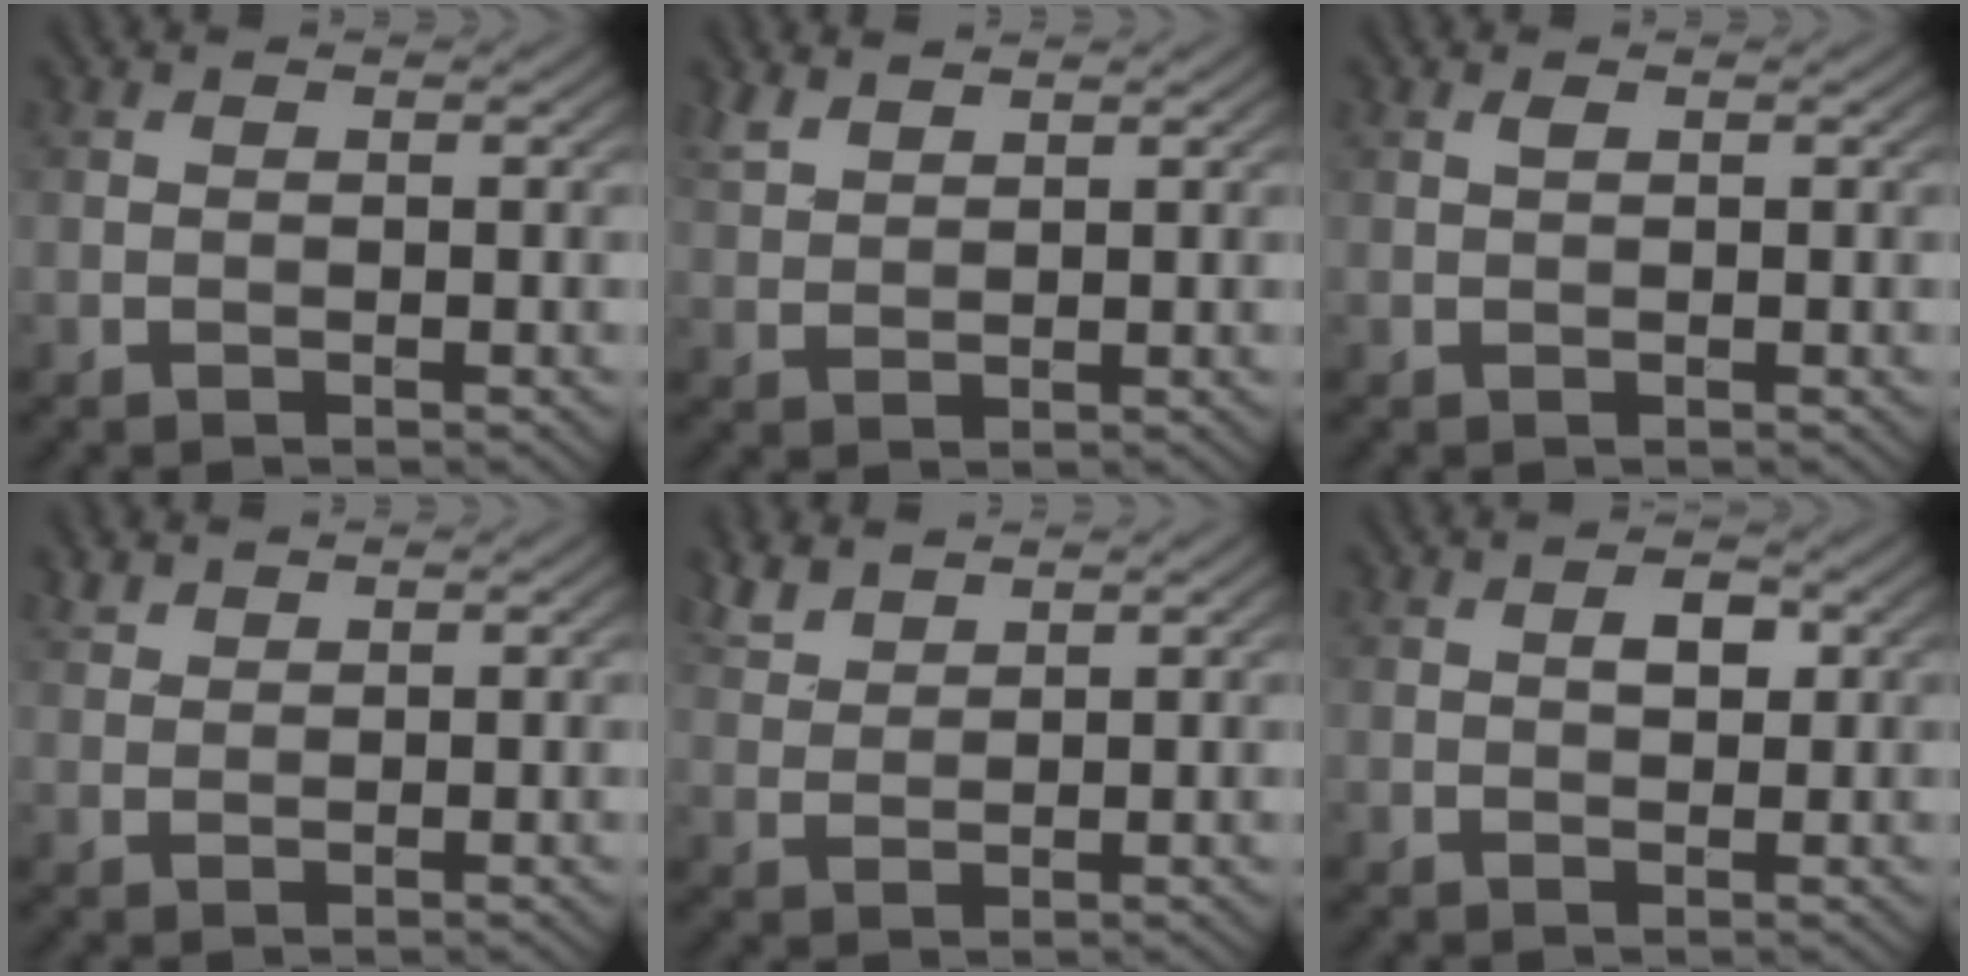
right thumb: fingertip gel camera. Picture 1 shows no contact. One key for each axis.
{"total": 2.7, "fx": 2.2, "fy": 0.9, "fz": 1.2, "tx": -0.032, "ty": 0.003, "tz": 0.054}
{"total": 0.6, "fx": 0.3, "fy": 0.2, "fz": 0.5, "tx": -0.011, "ty": 0.001, "tz": 0.006}
{"total": 1.6, "fx": 1.4, "fy": 0.6, "fz": 0.5, "tx": -0.016, "ty": 0.006, "tz": 0.033}
{"total": 3.6, "fx": 3.0, "fy": 1.2, "fz": 1.6, "tx": -0.044, "ty": 0.009, "tz": 0.070}
{"total": 2.1, "fx": 0.5, "fy": 1.2, "fz": 1.7, "tx": -0.026, "ty": 0.000, "tz": 0.007}